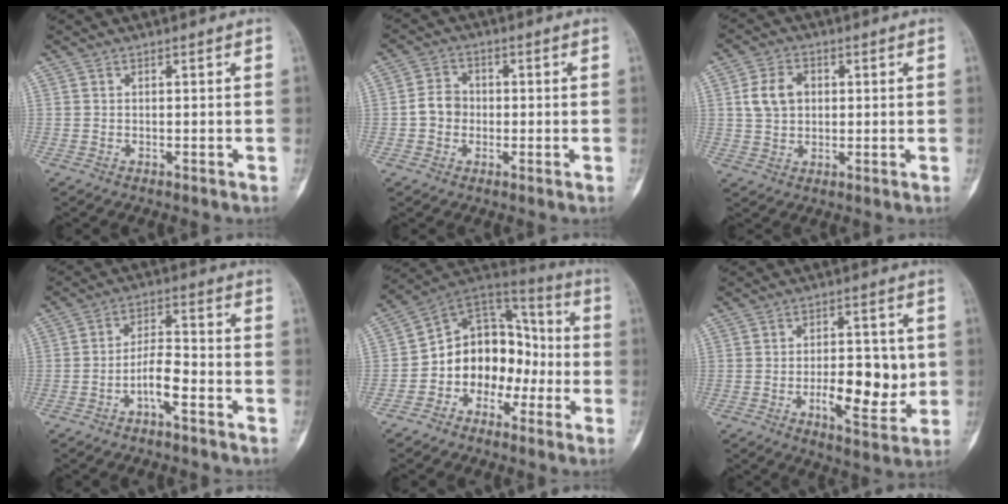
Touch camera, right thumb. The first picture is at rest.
{"total": 4.7, "force": [-0.7, 4.0, 2.2], "torque": [-0.026, 0.017, -0.020]}
{"total": 6.6, "force": [1.2, 4.9, 4.2], "torque": [-0.067, 0.006, 0.020]}
{"total": 6.2, "force": [-3.2, 2.1, 4.9], "torque": [-0.088, 0.036, -0.056]}
{"total": 15.2, "force": [-4.0, 11.7, 8.8], "torque": [-0.081, 0.076, -0.075]}
{"total": 11.2, "force": [-1.2, 5.1, 9.9], "torque": [-0.121, -0.006, -0.015]}